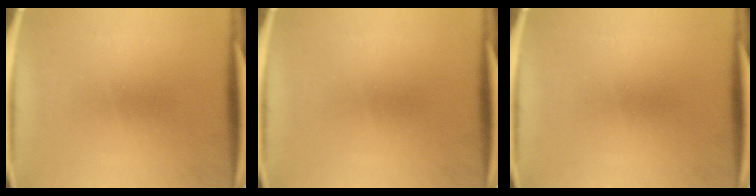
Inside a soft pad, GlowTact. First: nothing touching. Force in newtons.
{"total": 0.0}
{"total": 0.0}